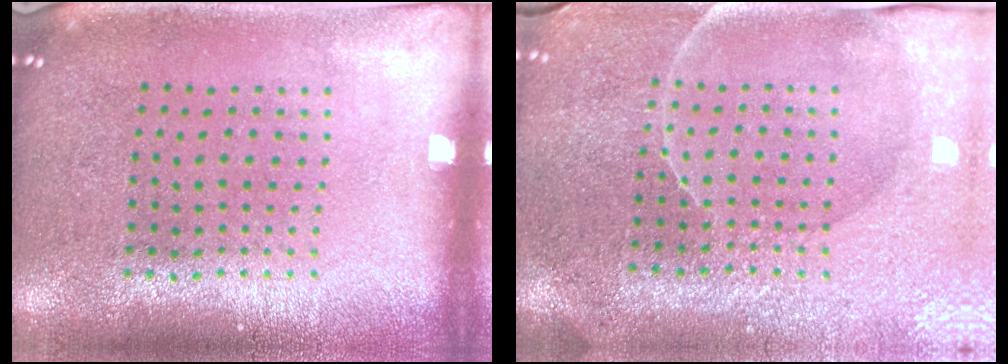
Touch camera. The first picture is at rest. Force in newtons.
{"total": 3.8, "press": 3.6, "slide": 1.2}